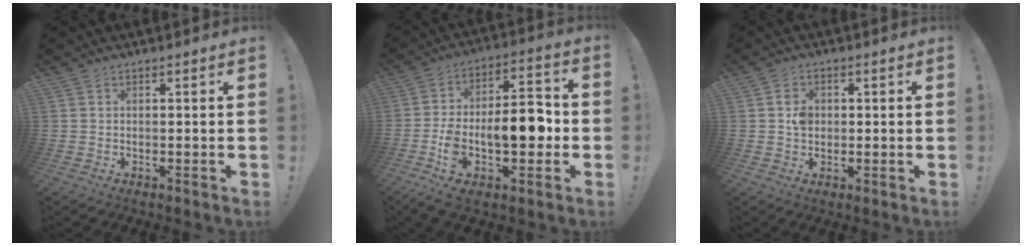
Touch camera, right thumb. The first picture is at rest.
{"total": 17.5, "force": [-4.5, 8.1, 14.8], "torque": [-0.241, 0.029, -0.067]}
{"total": 3.9, "force": [0.1, 3.3, 2.1], "torque": [-0.024, 0.001, 0.000]}